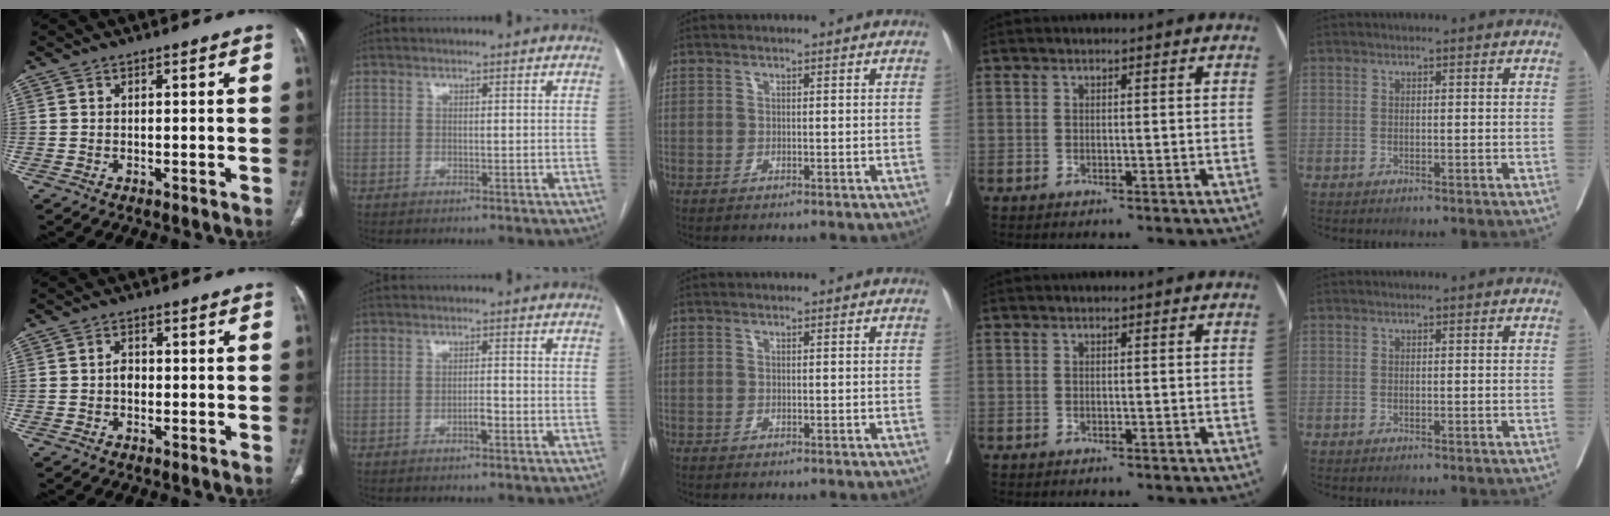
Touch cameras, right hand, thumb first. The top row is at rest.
{"thumb": {"total": 2.0, "force": [-0.3, 1.5, 1.3], "torque": [-0.011, 0.006, -0.009]}, "index": {"total": 1.7, "force": [-0.8, 0.4, 1.5], "torque": [-0.026, 0.001, -0.013]}}